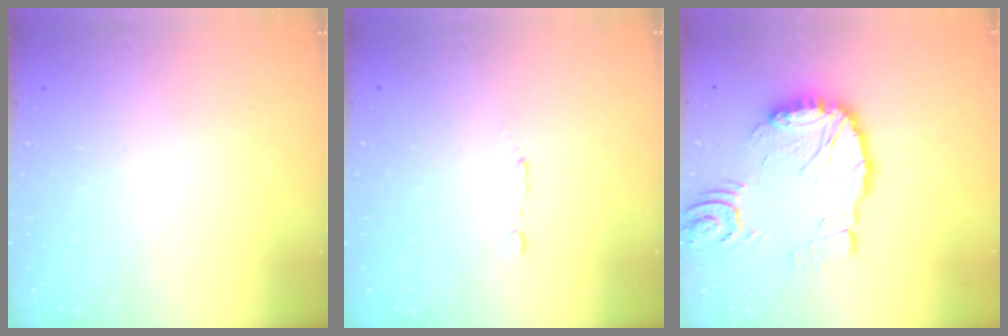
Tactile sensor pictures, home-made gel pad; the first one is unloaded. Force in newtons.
{"total": 2.9, "press": 2.9, "slide": 0.6}
{"total": 16.3, "press": 16.2, "slide": 1.8}